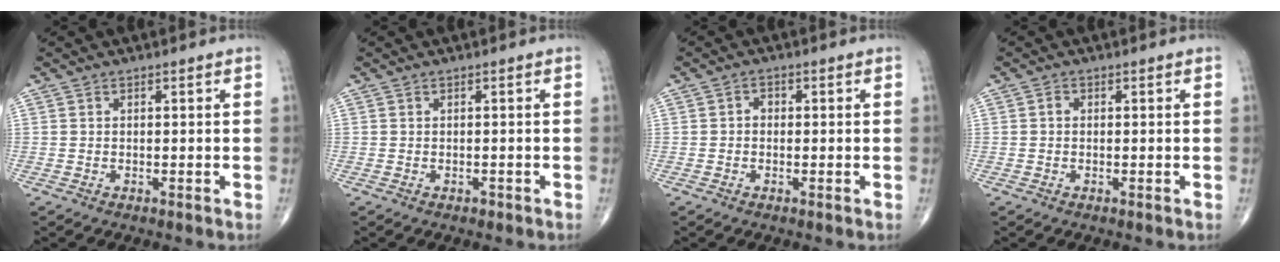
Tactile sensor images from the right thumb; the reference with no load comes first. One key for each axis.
{"total": 0.5, "fx": -0.4, "fy": 0.3, "fz": 0.2, "tx": -0.002, "ty": 0.002, "tz": -0.005}
{"total": 1.3, "fx": -0.2, "fy": 1.1, "fz": 0.7, "tx": -0.003, "ty": 0.007, "tz": -0.008}
{"total": 0.7, "fx": -0.1, "fy": 0.6, "fz": 0.4, "tx": -0.003, "ty": 0.001, "tz": -0.005}